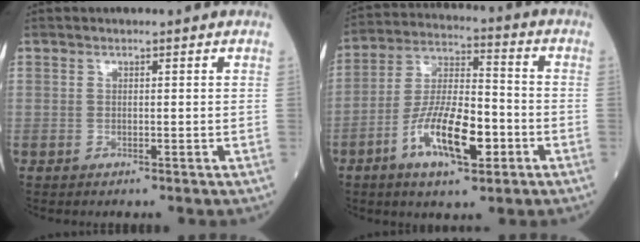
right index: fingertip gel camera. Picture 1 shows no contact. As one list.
[{"total": 12.7, "force": [-5.0, 3.9, 11.0], "torque": [-0.217, 0.002, -0.087]}]